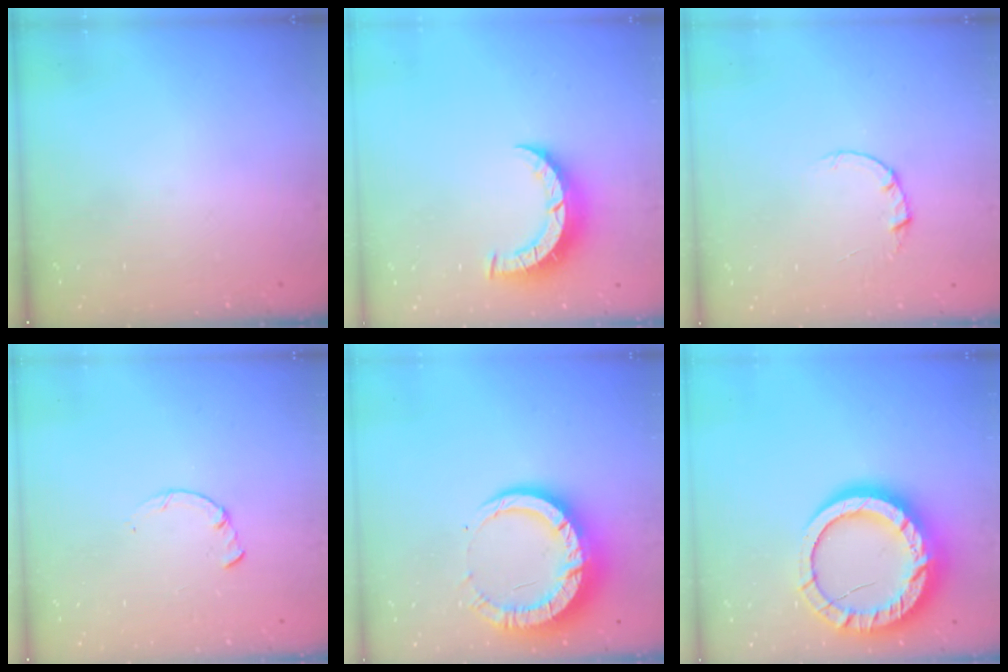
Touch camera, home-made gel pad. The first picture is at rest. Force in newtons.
{"total": 7.1, "press": 7.0, "slide": 0.8}
{"total": 2.0, "press": 2.0, "slide": 0.2}
{"total": 0.7, "press": 0.6, "slide": 0.2}
{"total": 13.3, "press": 13.2, "slide": 1.3}
{"total": 19.6, "press": 19.5, "slide": 1.8}